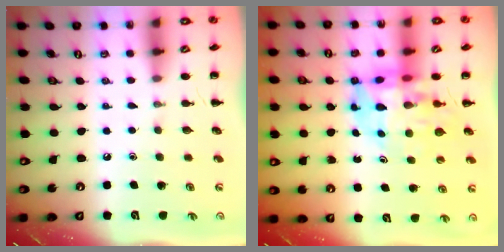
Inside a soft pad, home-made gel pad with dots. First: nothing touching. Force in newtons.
{"total": 10.6, "press": 10.1, "slide": 3.3}